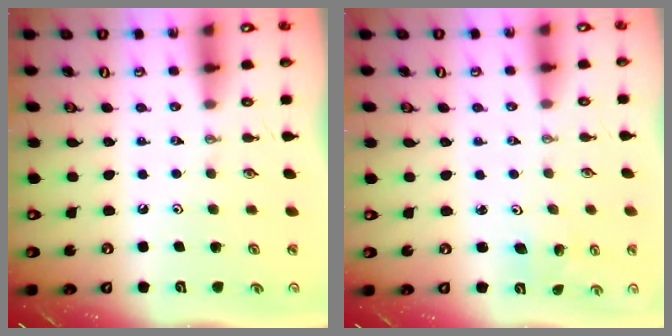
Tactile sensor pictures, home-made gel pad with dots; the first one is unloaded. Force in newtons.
{"total": 2.7, "press": 2.7, "slide": 0.3}